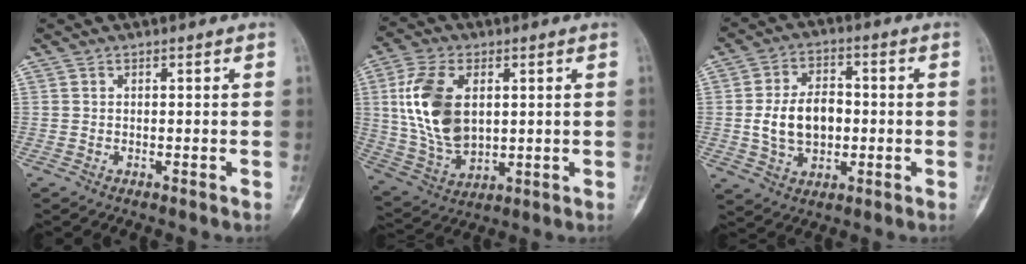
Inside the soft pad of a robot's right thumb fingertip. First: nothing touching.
{"total": 15.7, "force": [2.8, 9.4, 12.2], "torque": [-0.238, -0.009, 0.061]}
{"total": 10.7, "force": [-0.6, 7.2, 7.8], "torque": [-0.122, 0.014, -0.008]}